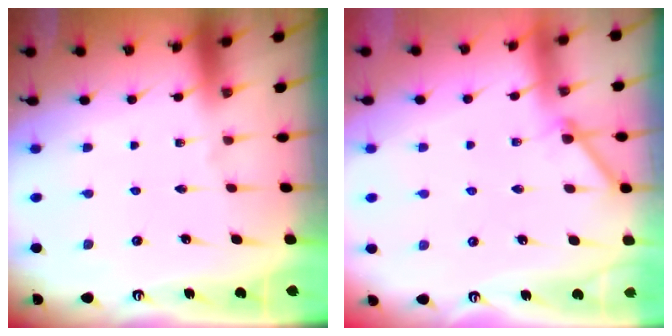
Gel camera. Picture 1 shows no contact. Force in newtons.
{"total": 3.3, "press": 3.3, "slide": 0.5}